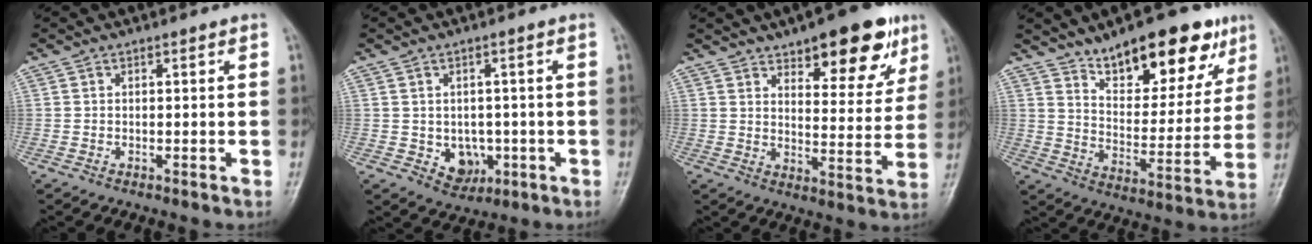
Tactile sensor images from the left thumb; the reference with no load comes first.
{"total": 5.3, "force": [-1.1, 4.3, 2.9], "torque": [-0.015, 0.003, -0.003]}
{"total": 15.5, "force": [9.4, 6.1, 10.6], "torque": [-0.095, -0.043, 0.132]}
{"total": 19.1, "force": [12.4, 7.8, 12.3], "torque": [-0.129, -0.060, 0.195]}